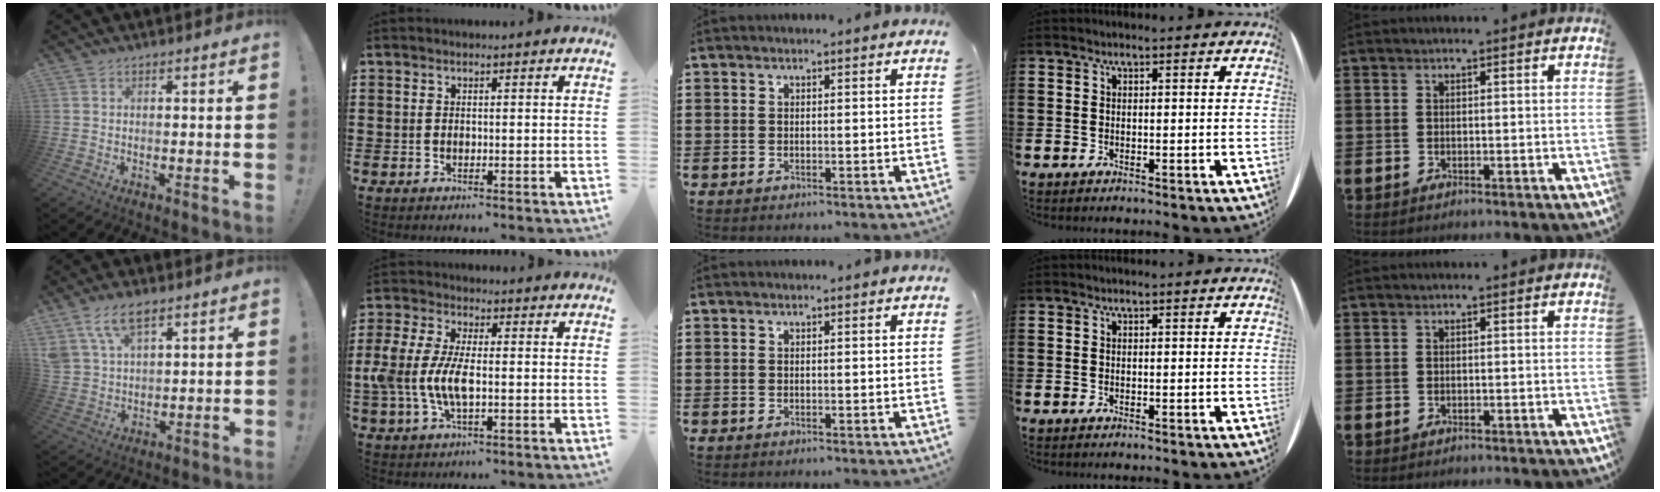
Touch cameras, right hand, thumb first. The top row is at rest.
{"thumb": {"total": 9.7, "force": [5.9, 5.1, 5.8], "torque": [-0.107, -0.015, 0.116]}, "index": {"total": 7.0, "force": [-1.3, 3.1, 6.1], "torque": [-0.149, -0.006, -0.034]}}